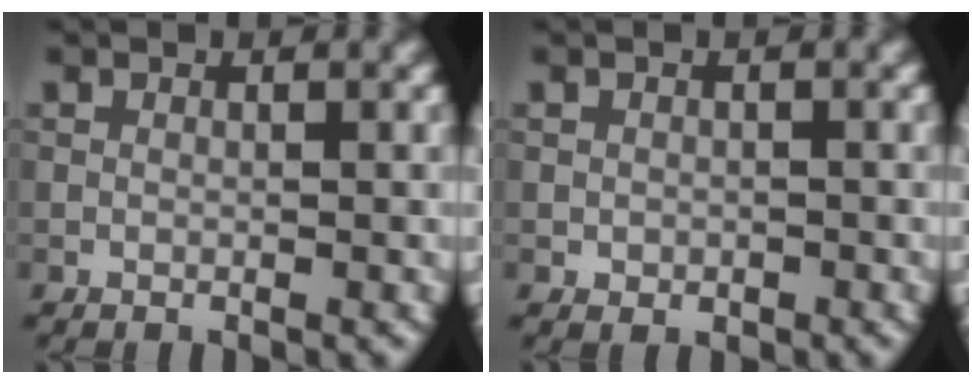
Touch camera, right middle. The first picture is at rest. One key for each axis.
{"total": 0.7, "fx": -0.1, "fy": 0.6, "fz": 0.2, "tx": -0.001, "ty": -0.004, "tz": -0.003}